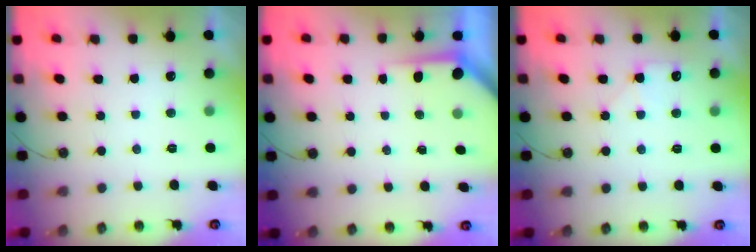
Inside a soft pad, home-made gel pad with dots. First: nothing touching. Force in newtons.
{"total": 3.7, "press": 3.7, "slide": 0.3}
{"total": 5.6, "press": 5.6, "slide": 1.0}